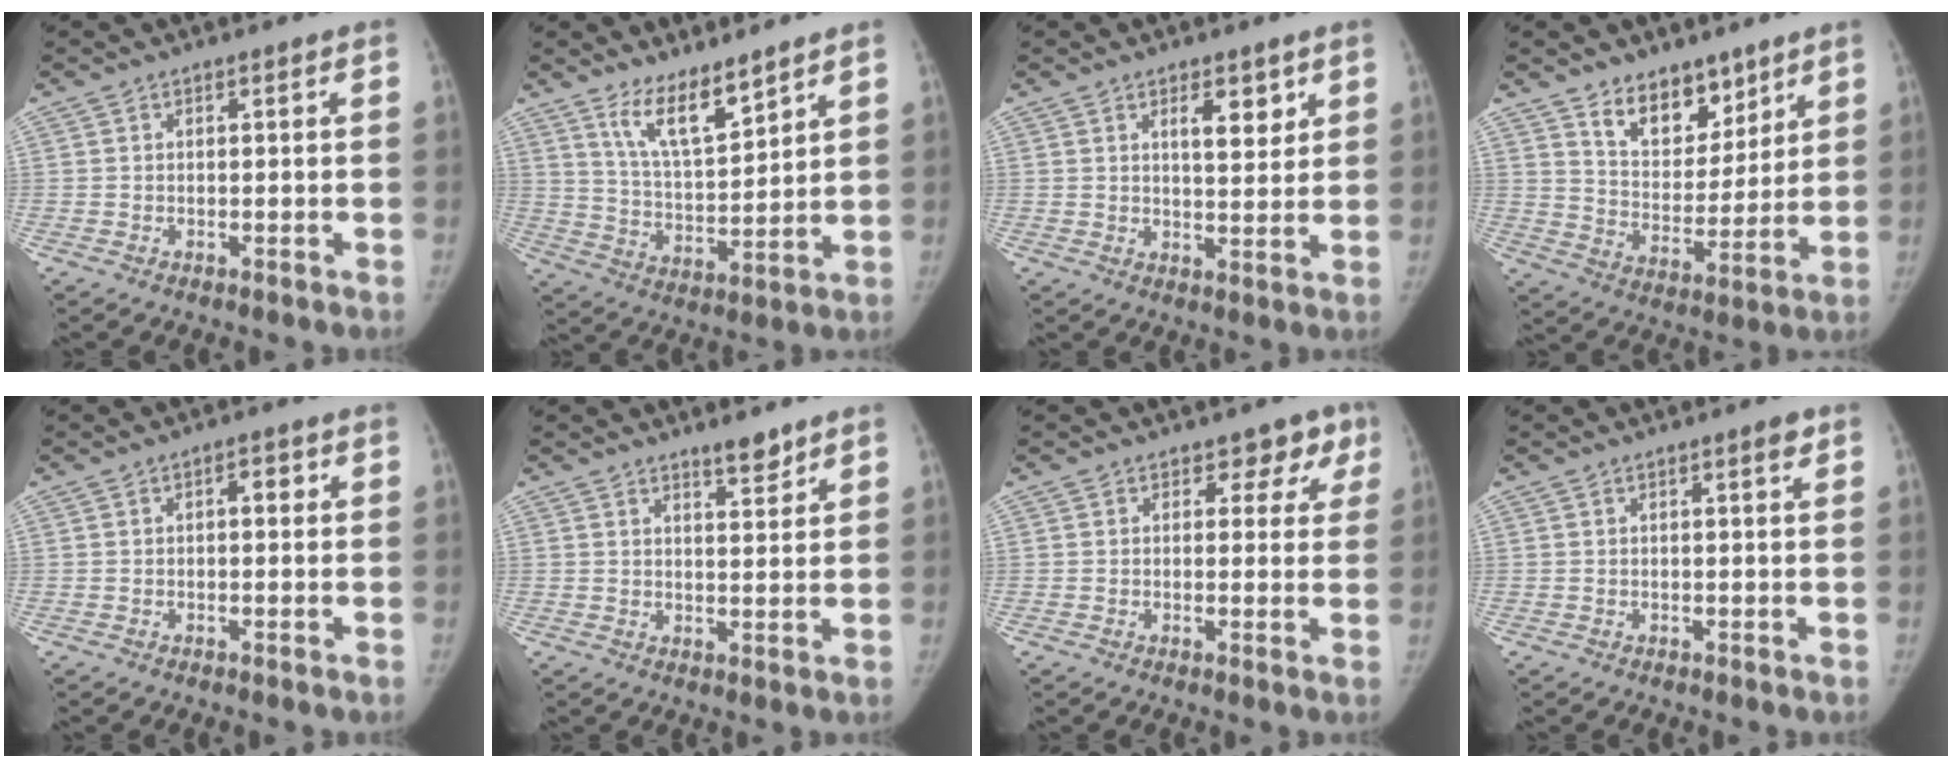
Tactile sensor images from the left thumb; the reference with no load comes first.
{"total": 9.5, "force": [7.2, 2.5, 5.8], "torque": [-0.090, -0.063, 0.144]}
{"total": 5.7, "force": [3.0, 2.5, 4.2], "torque": [-0.042, -0.021, 0.045]}
{"total": 11.8, "force": [8.3, 6.6, 5.2], "torque": [-0.042, -0.063, 0.150]}
{"total": 2.4, "force": [0.5, 1.3, 1.9], "torque": [-0.014, 0.005, 0.001]}
{"total": 3.7, "force": [3.1, 1.0, 1.8], "torque": [-0.012, -0.026, 0.047]}
{"total": 4.7, "force": [2.7, 3.5, 1.6], "torque": [0.020, -0.010, 0.020]}
{"total": 1.3, "force": [0.8, 0.2, 1.1], "torque": [-0.016, -0.002, 0.010]}